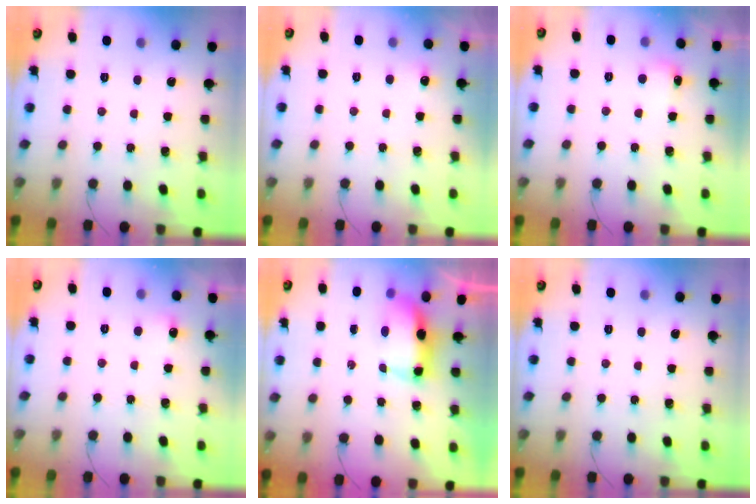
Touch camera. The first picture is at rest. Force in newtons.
{"total": 4.1, "press": 3.9, "slide": 1.3}
{"total": 5.9, "press": 5.8, "slide": 1.2}
{"total": 4.4, "press": 4.3, "slide": 1.2}
{"total": 10.7, "press": 8.8, "slide": 6.1}
{"total": 0.0}